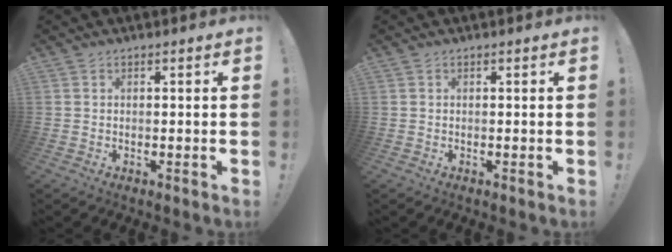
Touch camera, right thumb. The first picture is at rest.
{"total": 0.0}